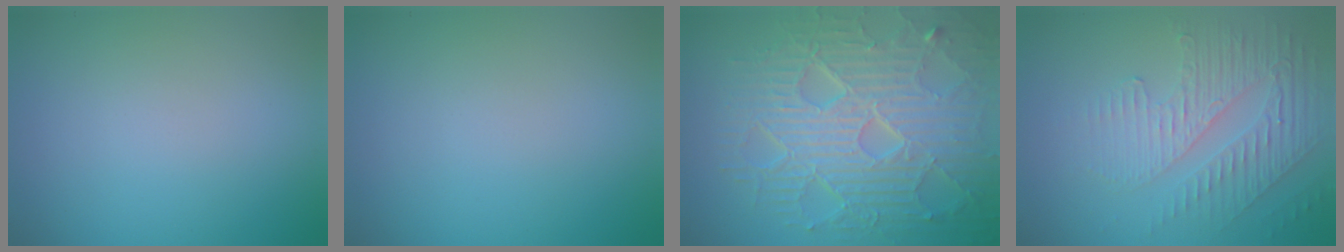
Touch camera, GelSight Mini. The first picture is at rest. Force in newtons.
{"total": 0.0}
{"total": 9.1, "press": 6.5, "slide": 6.4}
{"total": 5.3, "press": 3.3, "slide": 4.2}